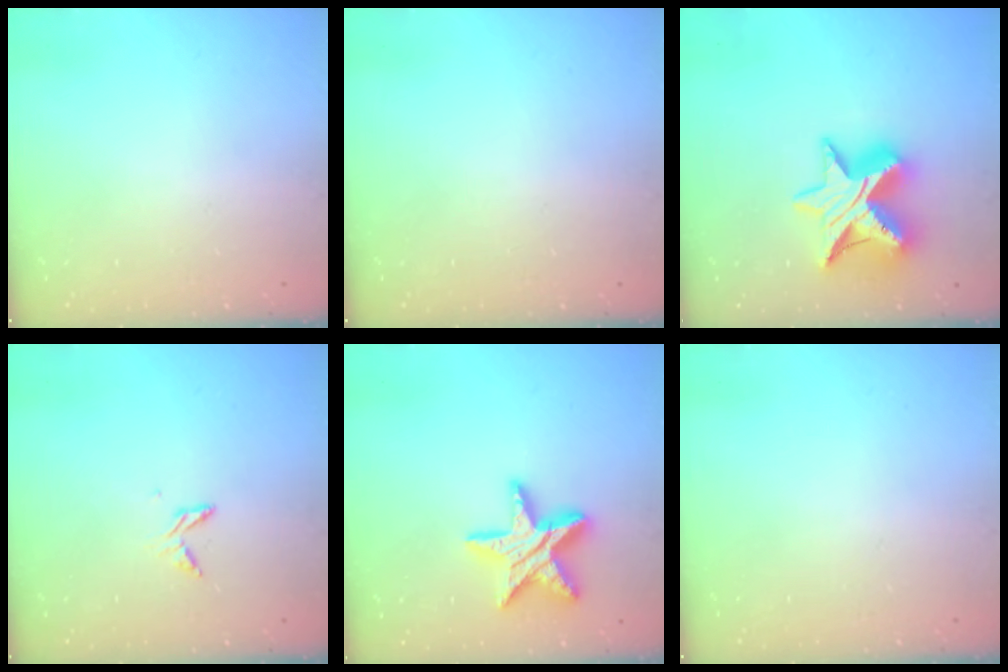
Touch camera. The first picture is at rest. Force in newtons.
{"total": 0.0}
{"total": 16.2, "press": 16.2, "slide": 1.1}
{"total": 5.3, "press": 5.2, "slide": 0.6}
{"total": 17.0, "press": 17.0, "slide": 1.3}
{"total": 0.0}